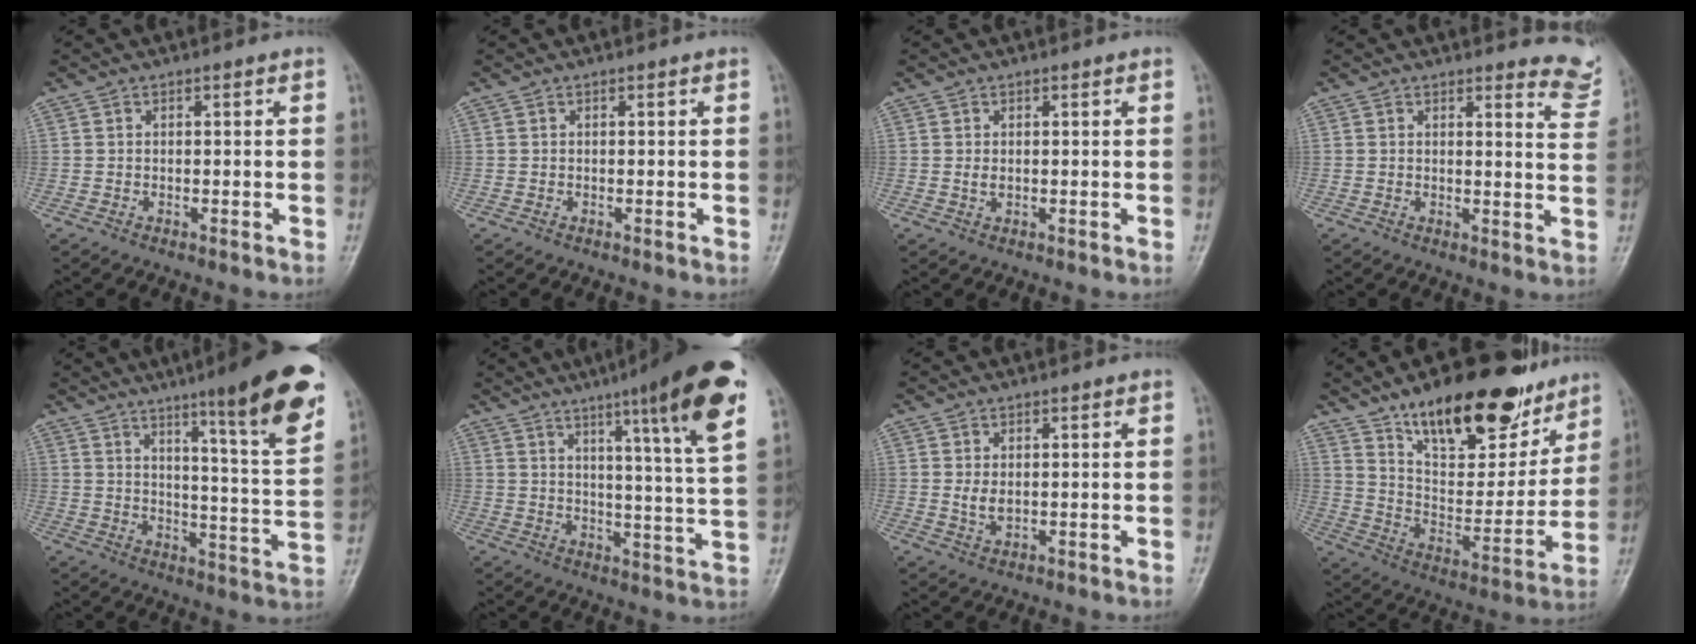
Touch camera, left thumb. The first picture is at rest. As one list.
[{"total": 0.0}, {"total": 1.4, "force": [0.2, 0.8, 1.1], "torque": [-0.016, -0.001, 0.006]}, {"total": 7.2, "force": [7.1, 1.4, 0.5], "torque": [0.028, -0.071, 0.052]}, {"total": 18.8, "force": [11.4, 1.8, 14.8], "torque": [-0.180, -0.062, 0.159]}, {"total": 18.6, "force": [10.1, 1.1, 15.6], "torque": [-0.207, -0.043, 0.131]}, {"total": 2.6, "force": [0.5, 1.6, 2.0], "torque": [-0.031, -0.008, 0.012]}, {"total": 25.2, "force": [17.0, 10.7, 15.2], "torque": [-0.179, -0.073, 0.271]}]